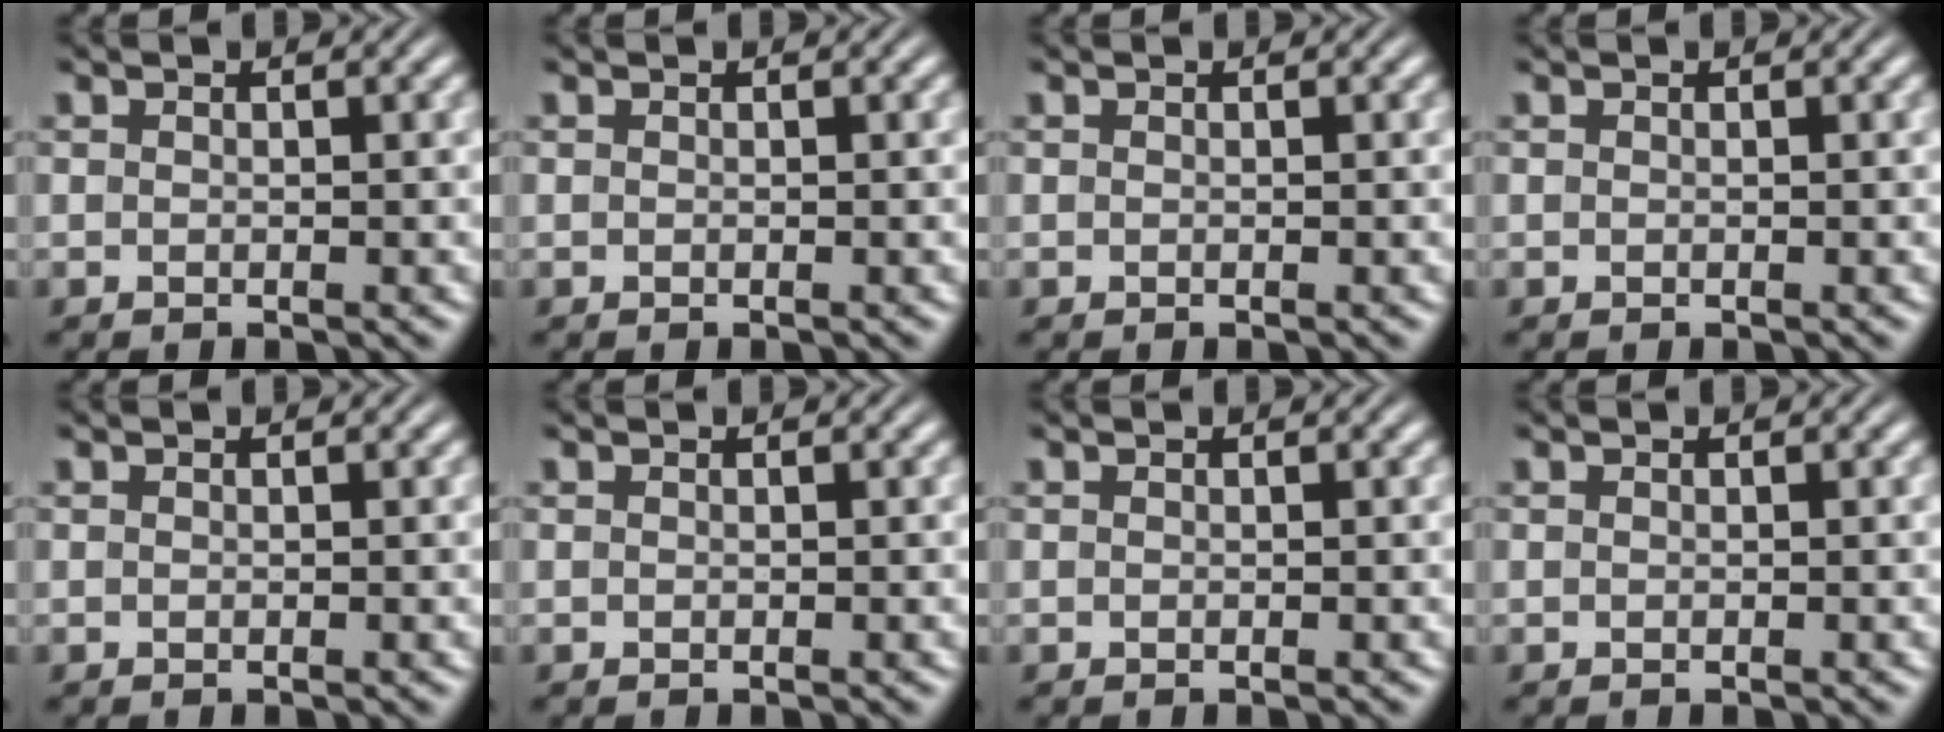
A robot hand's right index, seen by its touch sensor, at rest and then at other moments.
{"total": 0.0}
{"total": 0.0}
{"total": 0.0}
{"total": 0.0}
{"total": 0.0}
{"total": 0.0}
{"total": 0.0}